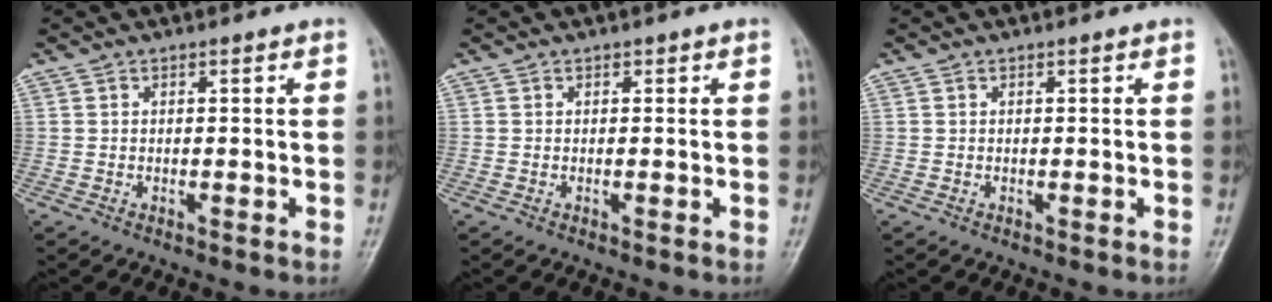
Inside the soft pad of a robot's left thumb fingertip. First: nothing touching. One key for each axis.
{"total": 0.0}
{"total": 0.0}